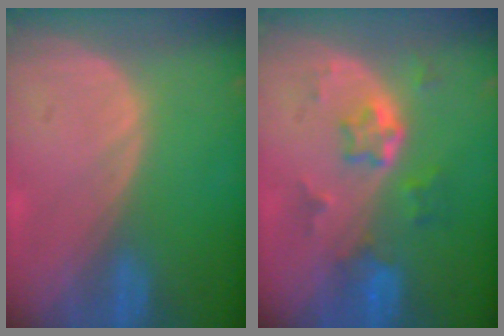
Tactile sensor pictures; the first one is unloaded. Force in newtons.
{"total": 5.8, "press": 5.2, "slide": 2.5}